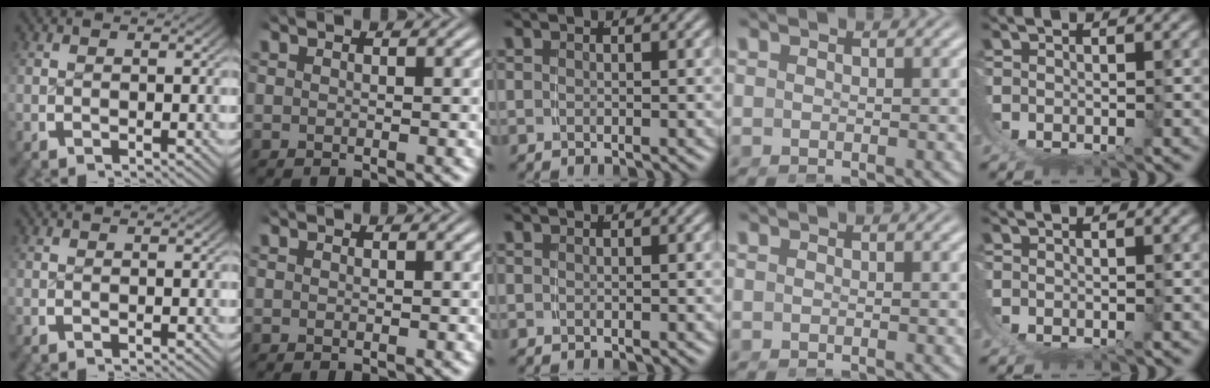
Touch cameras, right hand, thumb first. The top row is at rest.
{}